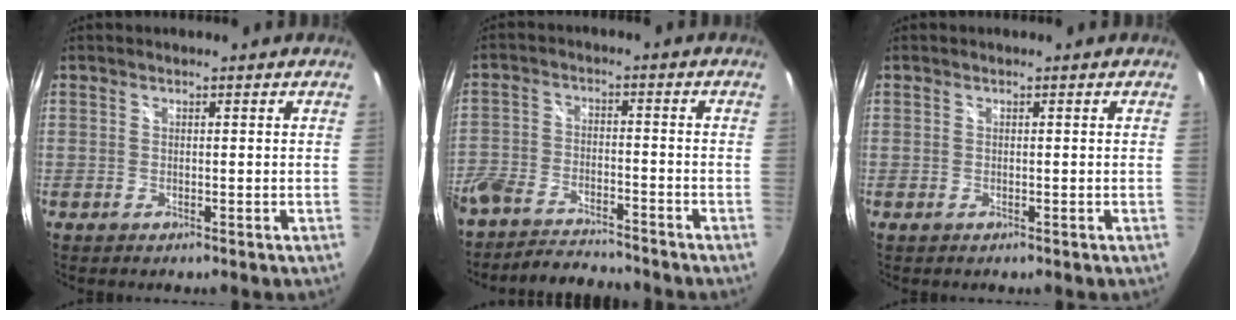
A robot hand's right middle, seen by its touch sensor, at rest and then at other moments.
{"total": 11.6, "force": [-10.1, 3.9, 4.3], "torque": [-0.125, -0.013, -0.178]}
{"total": 0.0}